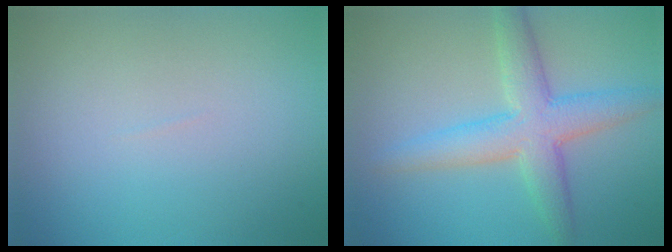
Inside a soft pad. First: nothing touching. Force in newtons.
{"total": 5.2, "press": 5.2, "slide": 0.2}